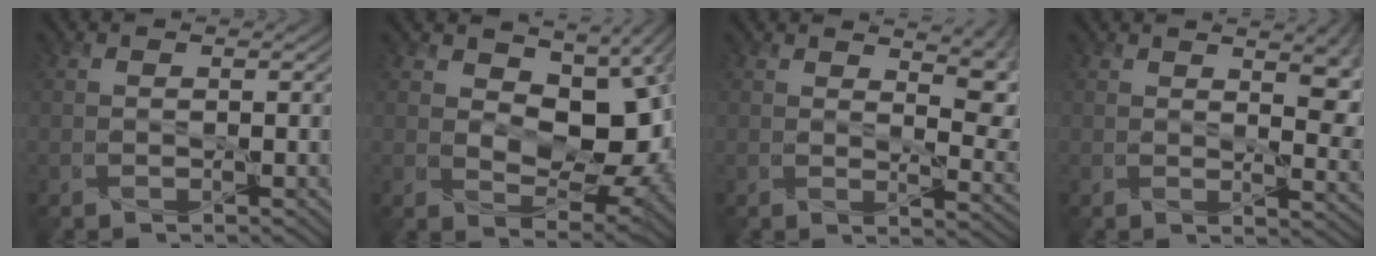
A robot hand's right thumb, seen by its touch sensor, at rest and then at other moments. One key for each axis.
{"total": 9.7, "fx": 2.3, "fy": 6.1, "fz": 7.2, "tx": -0.116, "ty": -0.008, "tz": 0.031}
{"total": 7.9, "fx": 4.8, "fy": 2.4, "fz": 5.8, "tx": -0.083, "ty": -0.001, "tz": 0.079}
{"total": 7.7, "fx": 3.2, "fy": 2.9, "fz": 6.4, "tx": -0.082, "ty": -0.002, "tz": 0.057}